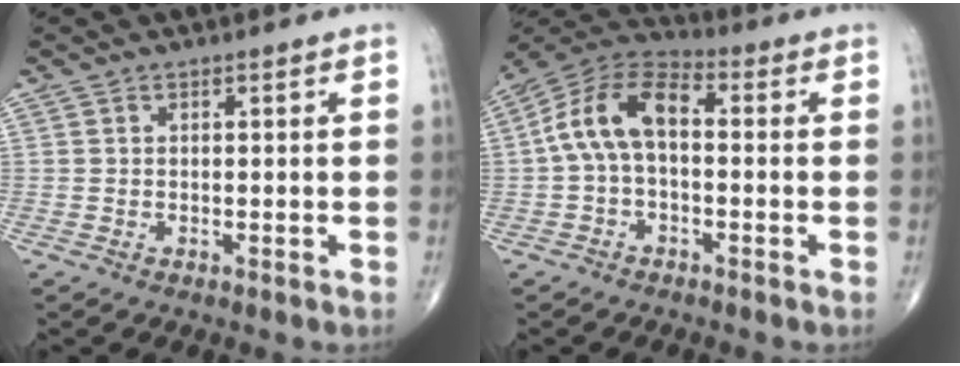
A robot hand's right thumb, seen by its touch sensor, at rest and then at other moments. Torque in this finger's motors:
{"motor_torque": [1.35, 1.21, 1.12, 0.05, 0.13]}